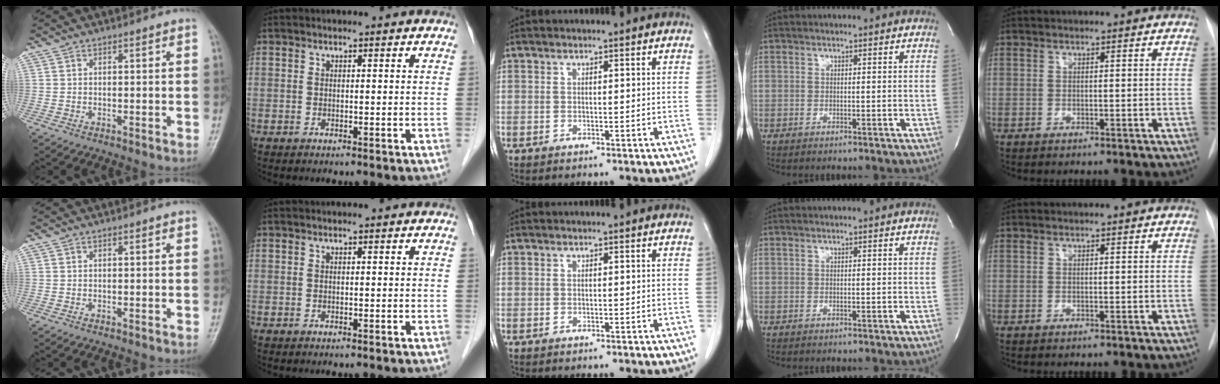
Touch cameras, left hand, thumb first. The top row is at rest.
{}